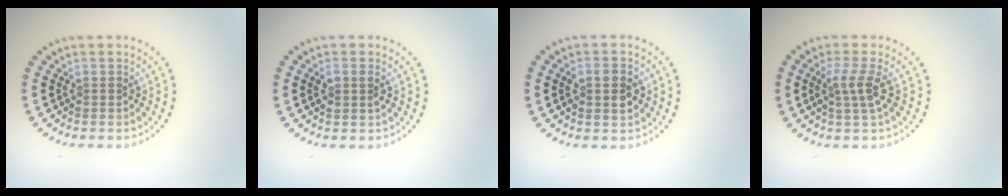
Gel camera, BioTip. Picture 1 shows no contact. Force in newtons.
{"total": 1.4, "press": 1.4, "slide": 0.5}
{"total": 2.5, "press": 2.5, "slide": 0.3}
{"total": 2.5, "press": 2.0, "slide": 1.5}